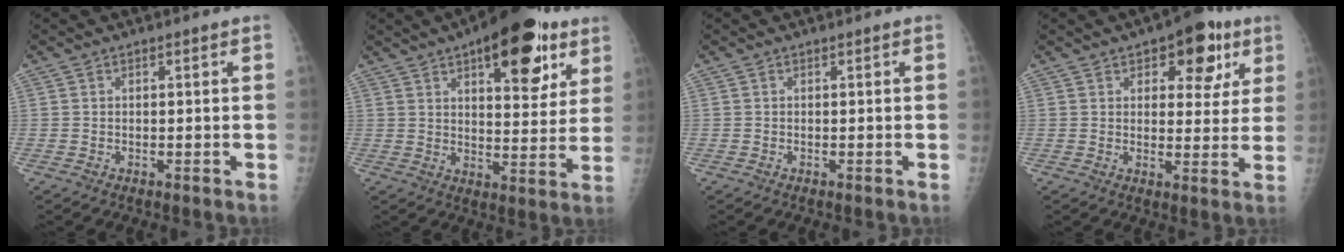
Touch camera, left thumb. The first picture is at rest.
{"total": 19.0, "force": [10.0, 8.0, 14.0], "torque": [-0.154, -0.031, 0.141]}
{"total": 0.0}
{"total": 11.5, "force": [5.8, 6.0, 7.9], "torque": [-0.056, -0.016, 0.072]}